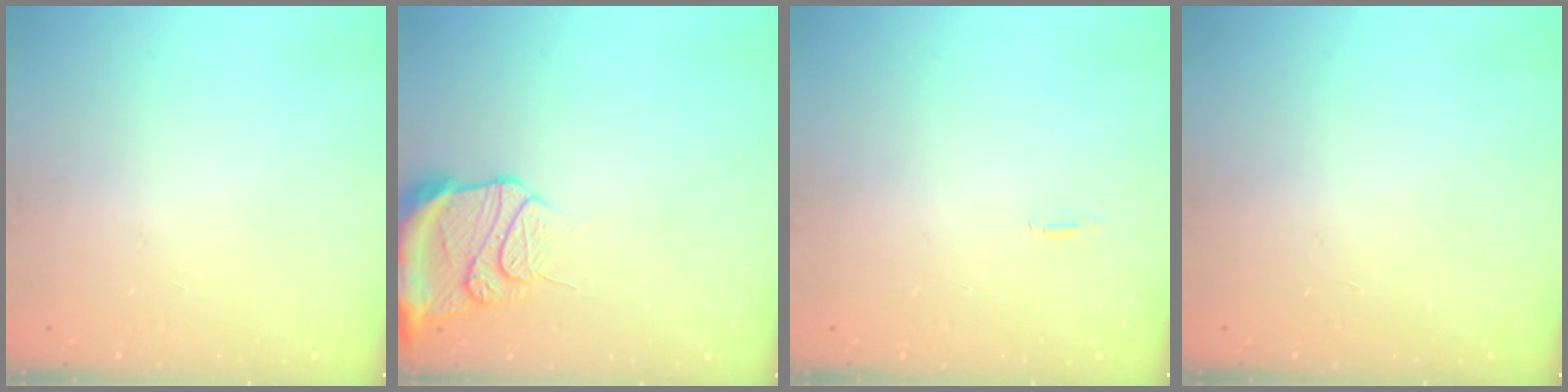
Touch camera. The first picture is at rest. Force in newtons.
{"total": 14.0, "press": 13.9, "slide": 1.7}
{"total": 4.8, "press": 2.5, "slide": 4.1}
{"total": 0.9, "press": 0.0, "slide": 0.9}